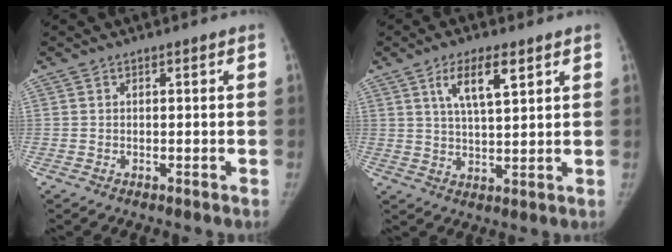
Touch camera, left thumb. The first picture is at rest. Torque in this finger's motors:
{"motor_torque": [0.13, -0.01, 0.88, -0.46, 0.03]}